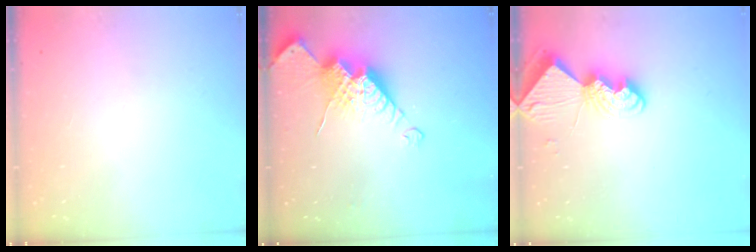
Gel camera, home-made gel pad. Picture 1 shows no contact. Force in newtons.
{"total": 15.4, "press": 15.3, "slide": 1.3}
{"total": 10.0, "press": 9.9, "slide": 0.9}